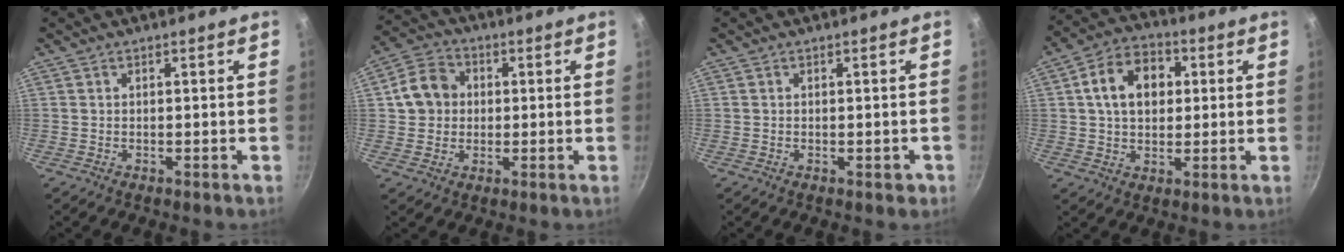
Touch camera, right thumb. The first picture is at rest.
{"total": 8.2, "force": [0.9, 7.1, 3.8], "torque": [-0.040, 0.014, 0.003]}
{"total": 1.0, "force": [-0.4, 0.4, 0.9], "torque": [-0.010, 0.000, -0.006]}
{"total": 11.5, "force": [2.3, 8.3, 7.6], "torque": [-0.097, 0.015, 0.027]}